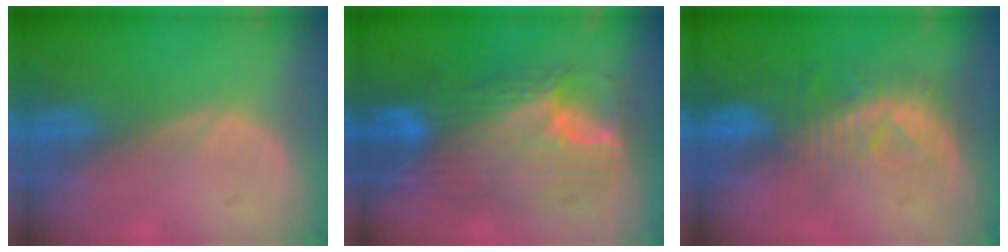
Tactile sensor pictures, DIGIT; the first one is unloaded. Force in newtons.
{"total": 11.8, "press": 11.7, "slide": 1.1}
{"total": 8.2, "press": 7.4, "slide": 3.6}